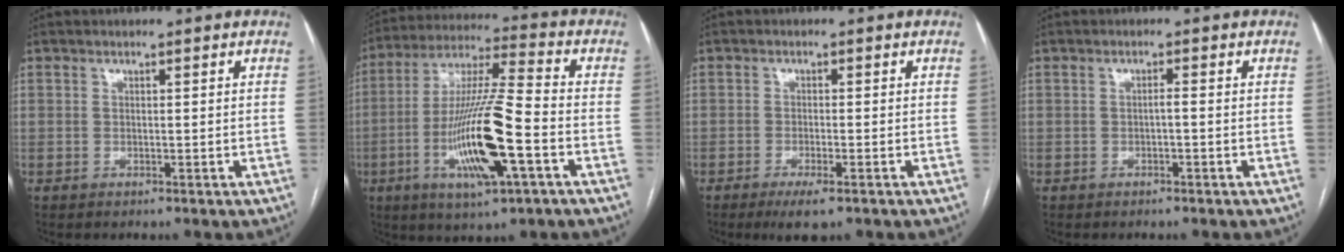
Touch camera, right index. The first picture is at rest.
{"total": 17.2, "force": [-5.2, 1.6, 16.3], "torque": [-0.323, -0.011, -0.090]}
{"total": 4.0, "force": [-2.5, 0.8, 3.0], "torque": [-0.052, -0.007, -0.039]}
{"total": 0.7, "force": [-0.3, 0.0, 0.7], "torque": [-0.008, 0.003, -0.005]}